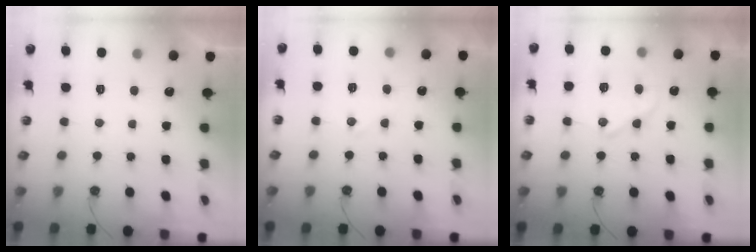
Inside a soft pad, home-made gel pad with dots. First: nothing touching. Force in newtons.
{"total": 6.8, "press": 6.7, "slide": 0.4}
{"total": 13.9, "press": 13.8, "slide": 1.0}